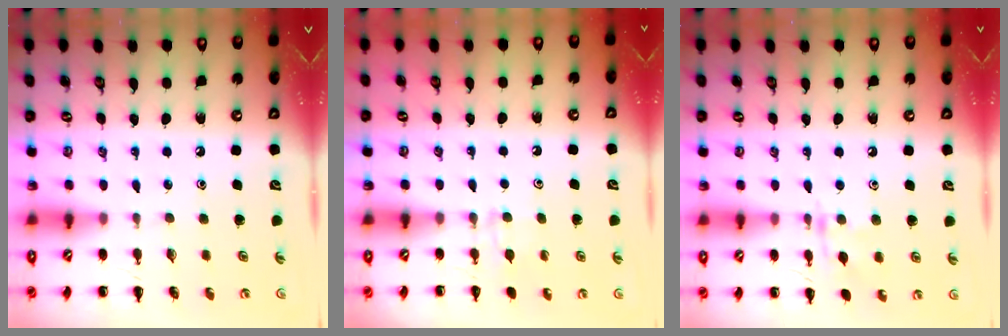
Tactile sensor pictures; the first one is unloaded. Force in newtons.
{"total": 4.4, "press": 4.1, "slide": 1.7}
{"total": 8.5, "press": 8.4, "slide": 1.1}